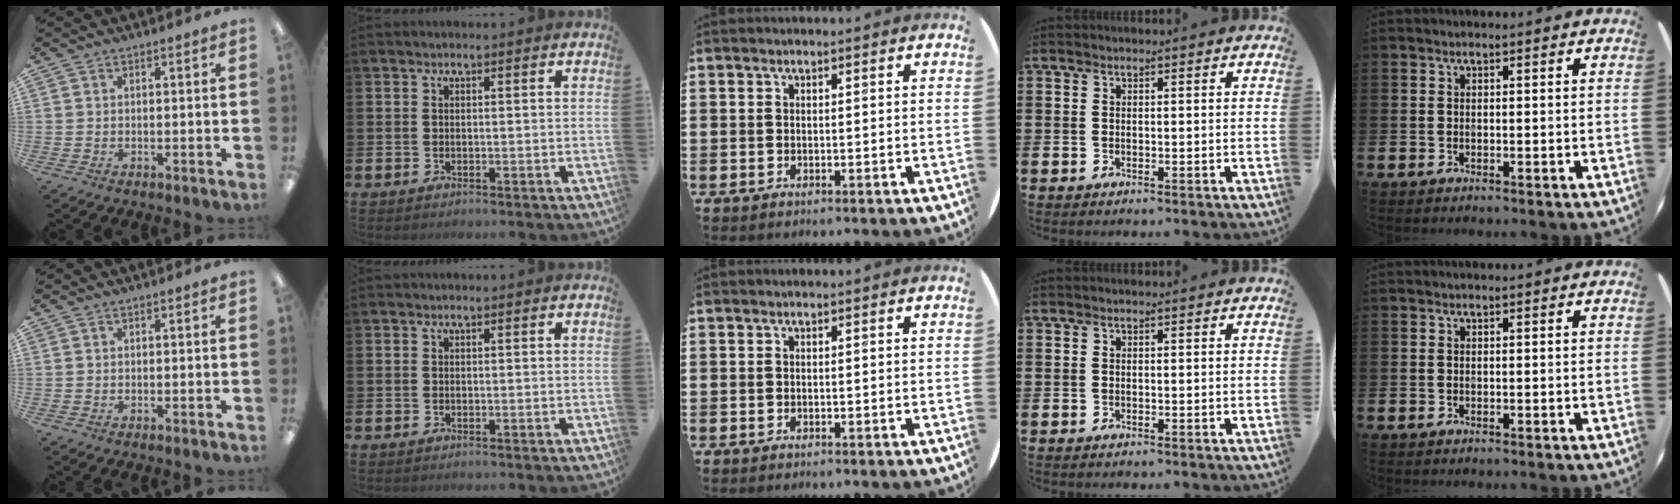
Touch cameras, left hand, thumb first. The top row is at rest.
{}